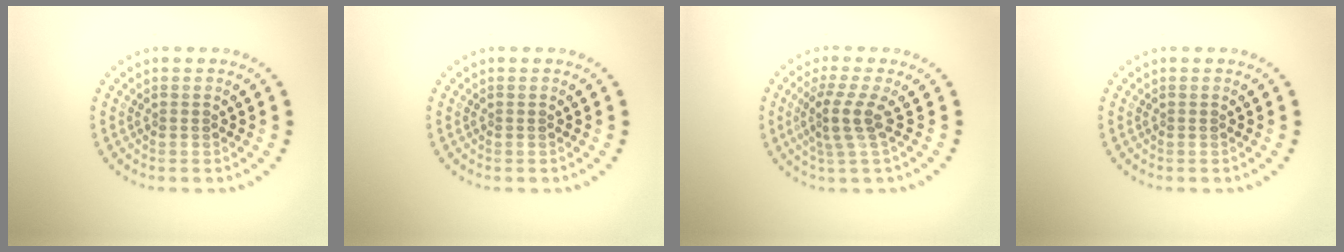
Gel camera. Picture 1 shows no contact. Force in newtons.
{"total": 0.0}
{"total": 2.9, "press": 2.1, "slide": 2.0}
{"total": 0.0}